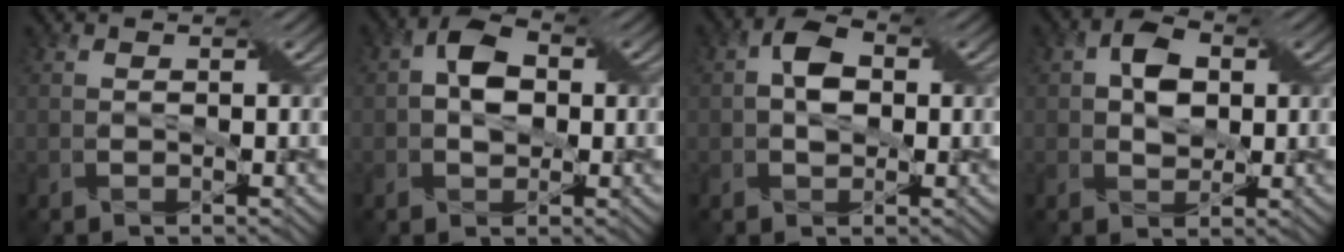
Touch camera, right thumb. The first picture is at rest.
{"total": 4.6, "force": [0.1, 3.2, 3.2], "torque": [-0.060, 0.006, -0.005]}
{"total": 4.0, "force": [0.1, 2.7, 3.0], "torque": [-0.055, 0.006, -0.006]}
{"total": 4.7, "force": [0.8, 3.4, 3.1], "torque": [-0.058, 0.006, 0.007]}